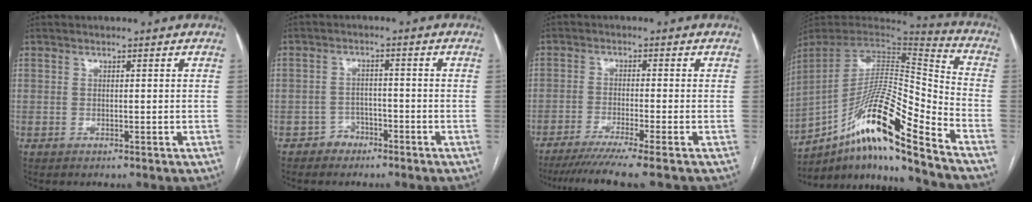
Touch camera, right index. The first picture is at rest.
{"total": 2.9, "force": [-2.0, 2.1, 0.0], "torque": [0.004, 0.013, -0.037]}
{"total": 9.0, "force": [-7.3, -1.7, 4.9], "torque": [-0.057, -0.026, -0.116]}
{"total": 19.9, "force": [-13.5, 0.6, 14.7], "torque": [-0.265, 0.005, -0.246]}